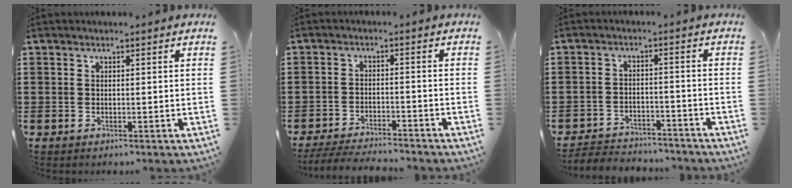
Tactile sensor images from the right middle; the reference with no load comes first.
{"total": 4.6, "force": [-4.4, 0.3, 1.1], "torque": [-0.023, -0.002, -0.090]}
{"total": 3.9, "force": [-3.8, 0.7, 0.1], "torque": [-0.006, 0.006, -0.084]}